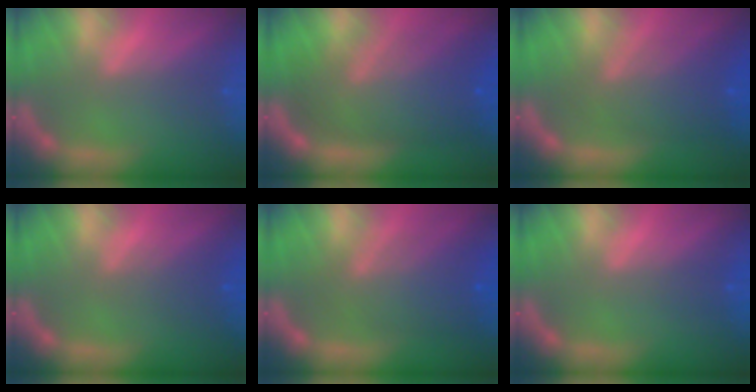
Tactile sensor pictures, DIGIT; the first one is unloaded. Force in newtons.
{"total": 10.0}
{"total": 7.0}
{"total": 2.5}
{"total": 6.5}
{"total": 1.0}